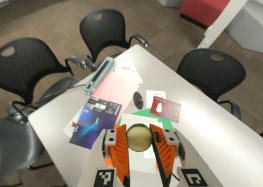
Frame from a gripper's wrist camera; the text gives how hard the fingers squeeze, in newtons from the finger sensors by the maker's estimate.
{"total": 10.8, "left": 10.8, "right": 10.9}